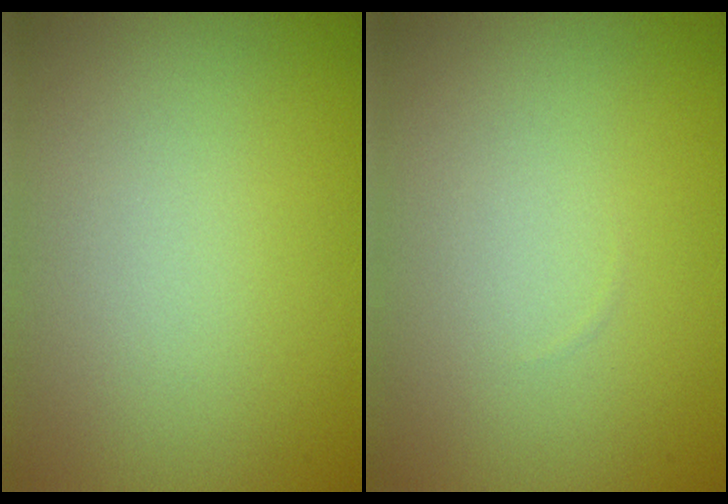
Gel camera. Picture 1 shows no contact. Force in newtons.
{"total": 0.0}